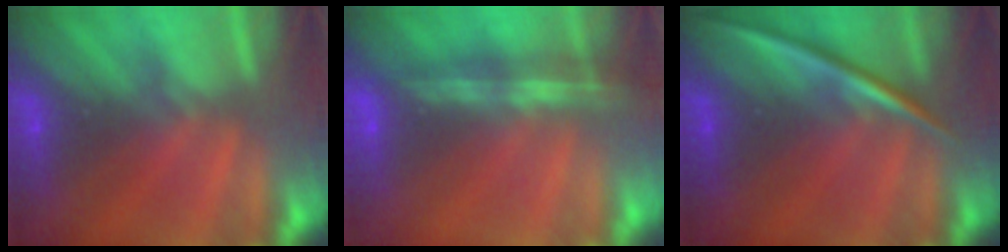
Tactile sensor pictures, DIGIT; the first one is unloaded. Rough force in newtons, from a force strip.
{"total": 7.4}
{"total": 2.2}